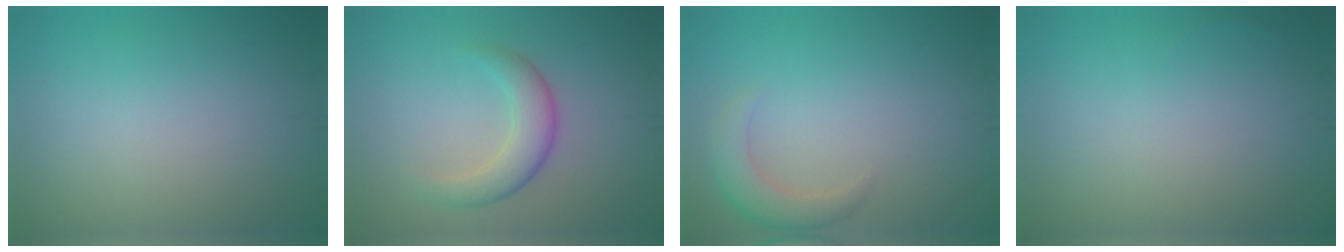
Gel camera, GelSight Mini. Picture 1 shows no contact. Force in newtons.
{"total": 3.2, "press": 3.2, "slide": 0.0}
{"total": 2.8, "press": 2.8, "slide": 0.2}
{"total": 0.0}